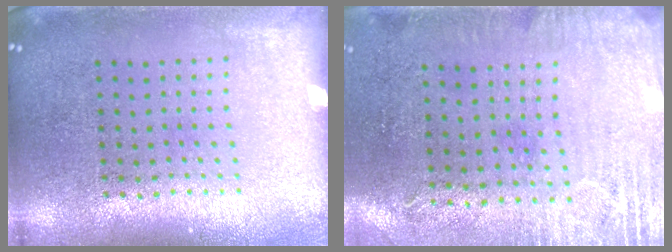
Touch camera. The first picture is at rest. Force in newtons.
{"total": 2.9, "press": 2.4, "slide": 1.7}